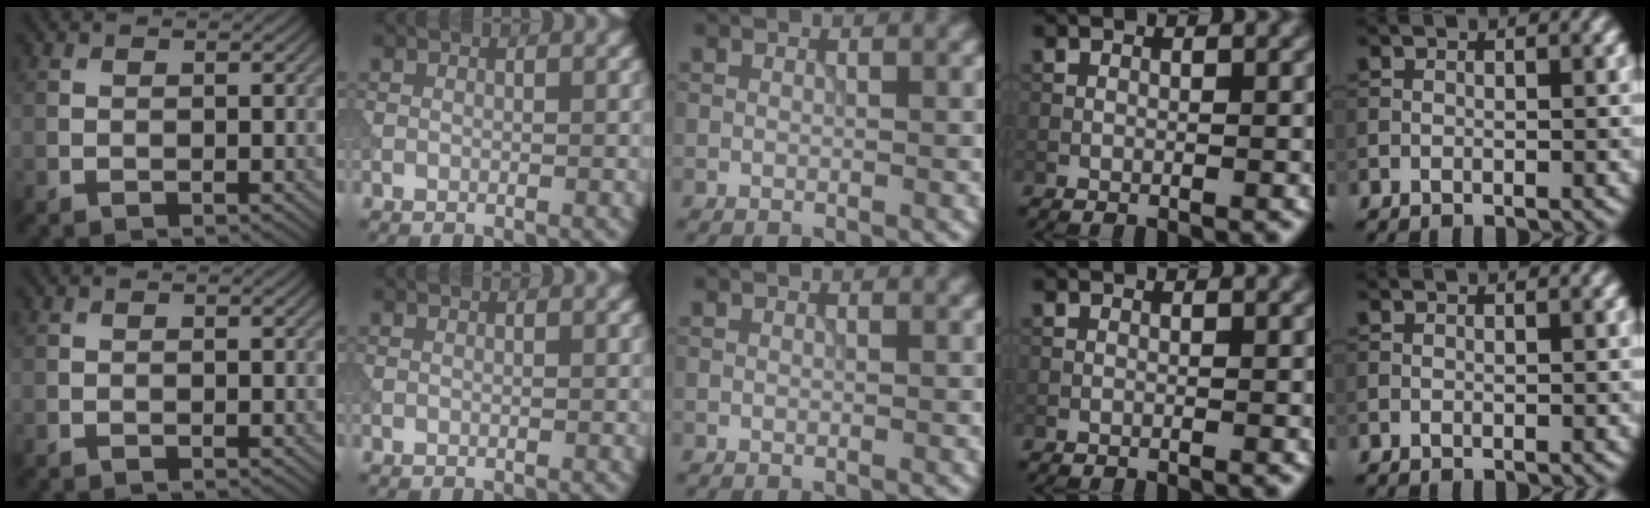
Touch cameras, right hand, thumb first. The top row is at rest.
{}